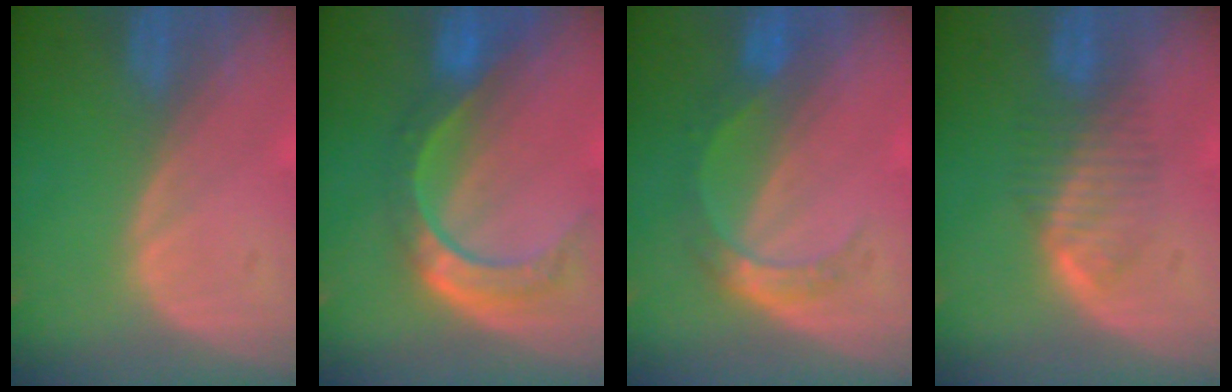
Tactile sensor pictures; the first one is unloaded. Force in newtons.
{"total": 8.8, "press": 7.3, "slide": 4.9}
{"total": 5.3, "press": 4.8, "slide": 2.2}
{"total": 4.4, "press": 4.3, "slide": 0.9}